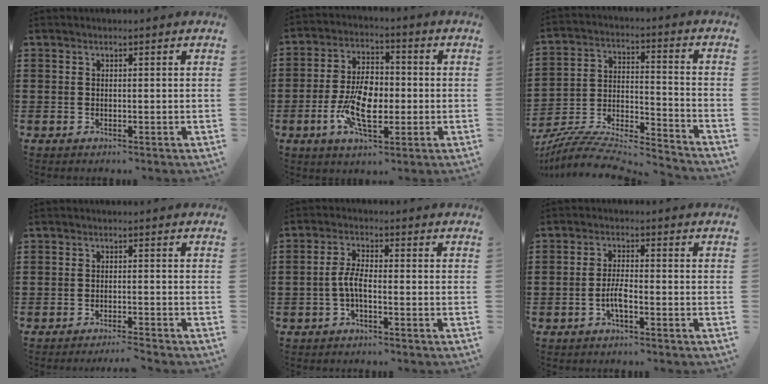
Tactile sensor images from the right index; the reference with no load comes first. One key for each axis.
{"total": 9.3, "fx": -1.9, "fy": 4.9, "fz": 7.7, "tx": -0.160, "ty": 0.006, "tz": -0.036}
{"total": 7.8, "fx": -7.3, "fy": 1.1, "fz": 2.5, "tx": -0.049, "ty": -0.005, "tz": -0.146}
{"total": 2.1, "fx": -2.1, "fy": -0.4, "fz": 0.2, "tx": -0.004, "ty": 0.001, "tz": -0.044}
{"total": 3.7, "fx": -1.3, "fy": 1.1, "fz": 3.3, "tx": -0.079, "ty": -0.002, "tz": -0.032}
{"total": 3.4, "fx": -1.5, "fy": 0.8, "fz": 3.0, "tx": -0.066, "ty": -0.002, "tz": -0.030}